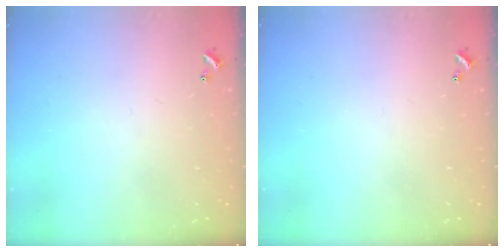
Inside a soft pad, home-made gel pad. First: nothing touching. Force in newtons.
{"total": 0.0}